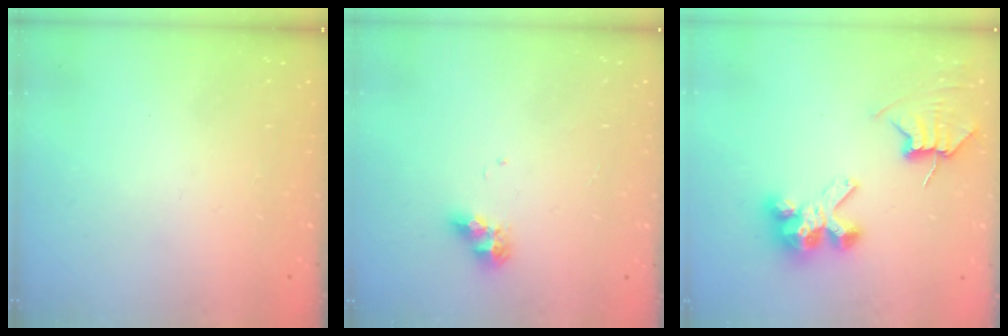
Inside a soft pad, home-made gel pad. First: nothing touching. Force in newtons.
{"total": 7.8, "press": 7.8, "slide": 0.8}
{"total": 7.2, "press": 7.2, "slide": 0.6}